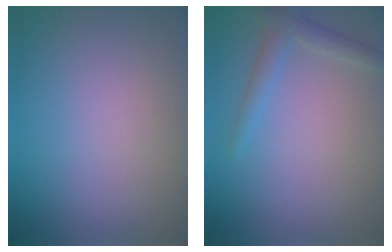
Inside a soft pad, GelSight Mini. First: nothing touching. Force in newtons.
{"total": 2.1, "press": 2.1, "slide": 0.1}